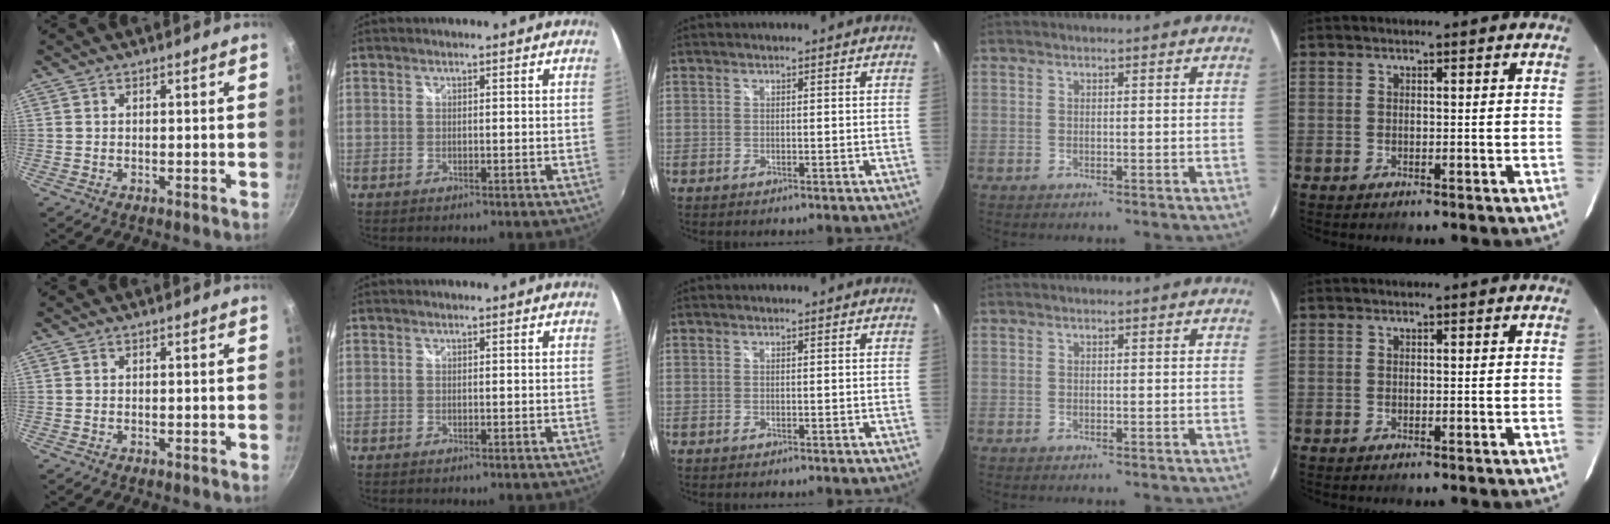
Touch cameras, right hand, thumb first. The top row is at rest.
{}